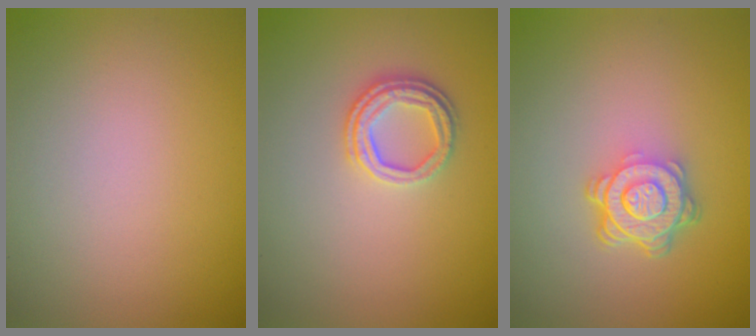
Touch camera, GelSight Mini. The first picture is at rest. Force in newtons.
{"total": 3.1, "press": 2.5, "slide": 1.9}
{"total": 4.9, "press": 3.5, "slide": 3.5}